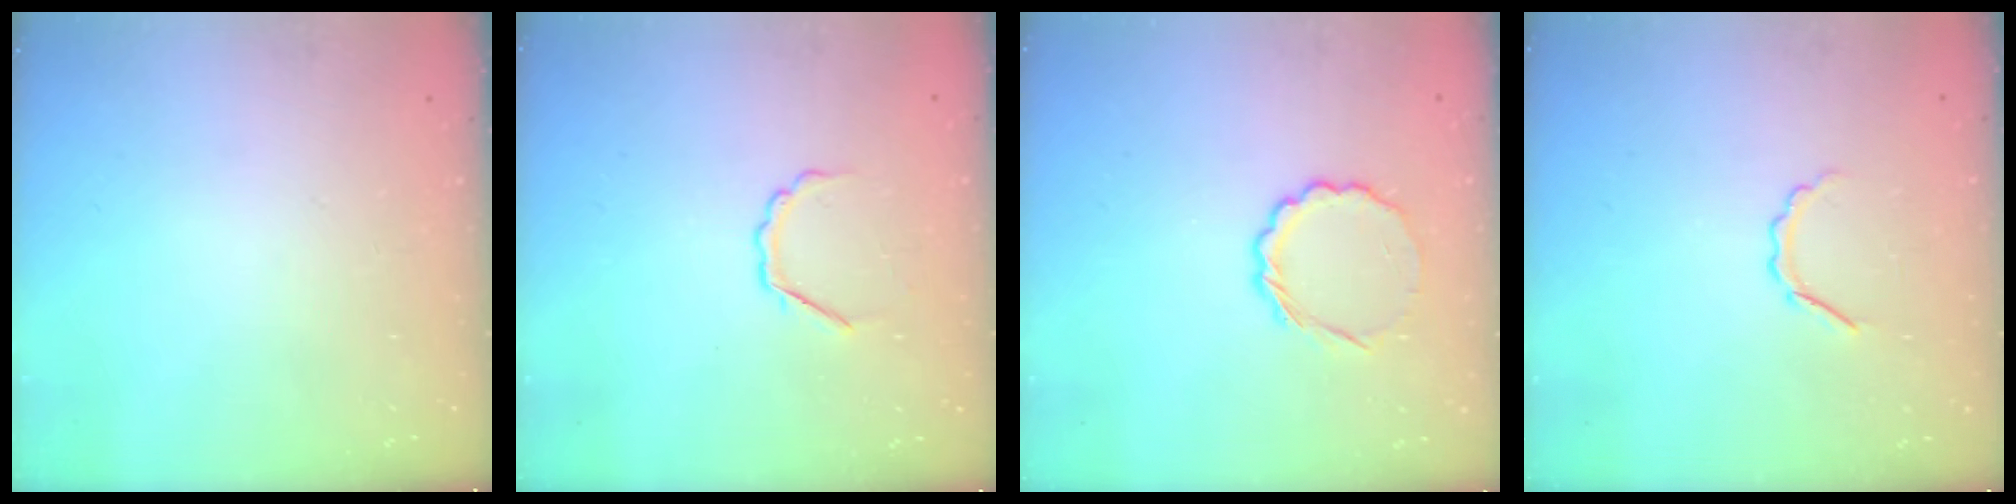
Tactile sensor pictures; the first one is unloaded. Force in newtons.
{"total": 3.7, "press": 3.6, "slide": 0.8}
{"total": 5.9, "press": 5.8, "slide": 1.4}
{"total": 3.6, "press": 3.5, "slide": 0.7}